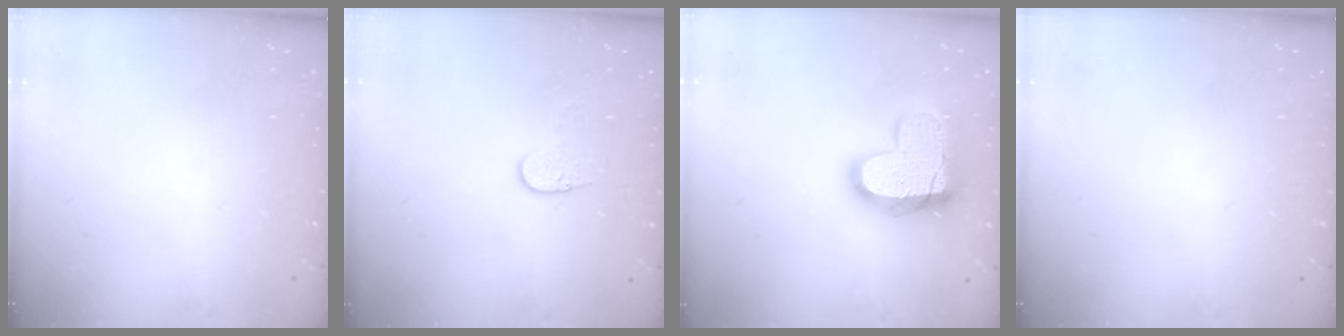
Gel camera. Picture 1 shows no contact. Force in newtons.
{"total": 5.3, "press": 5.2, "slide": 0.5}
{"total": 17.2, "press": 17.1, "slide": 1.1}
{"total": 0.0}